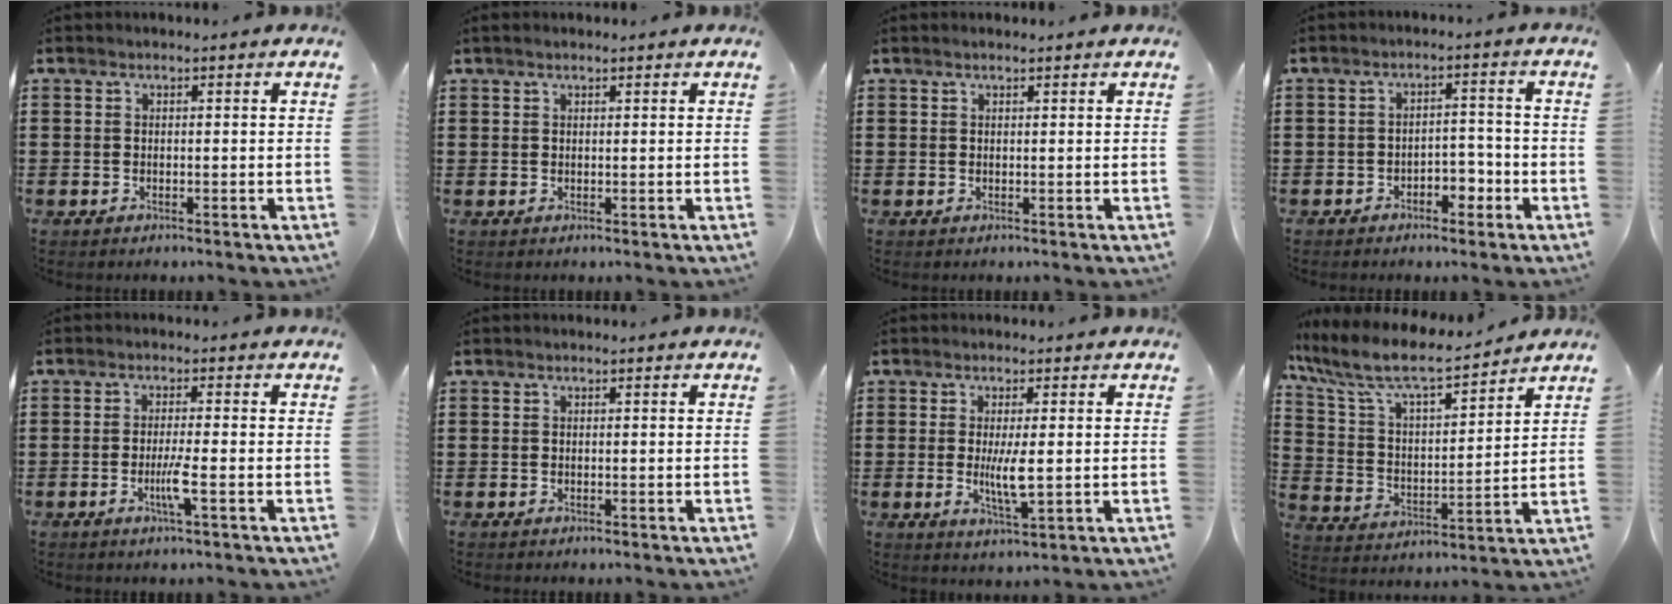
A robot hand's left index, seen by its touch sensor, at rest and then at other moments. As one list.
[{"total": 1.0, "force": [0.7, 0.3, 0.7], "torque": [-0.013, 0.003, 0.012]}, {"total": 0.7, "force": [0.5, 0.1, 0.4], "torque": [-0.008, 0.000, 0.011]}, {"total": 3.3, "force": [-2.3, 1.5, 1.8], "torque": [-0.034, 0.008, -0.048]}, {"total": 3.8, "force": [-1.3, -0.2, 3.6], "torque": [-0.068, -0.011, -0.028]}, {"total": 0.0}, {"total": 5.2, "force": [0.1, 0.9, 5.1], "torque": [-0.098, -0.005, -0.002]}, {"total": 8.8, "force": [7.4, 1.6, 4.5], "torque": [-0.117, -0.042, 0.124]}]